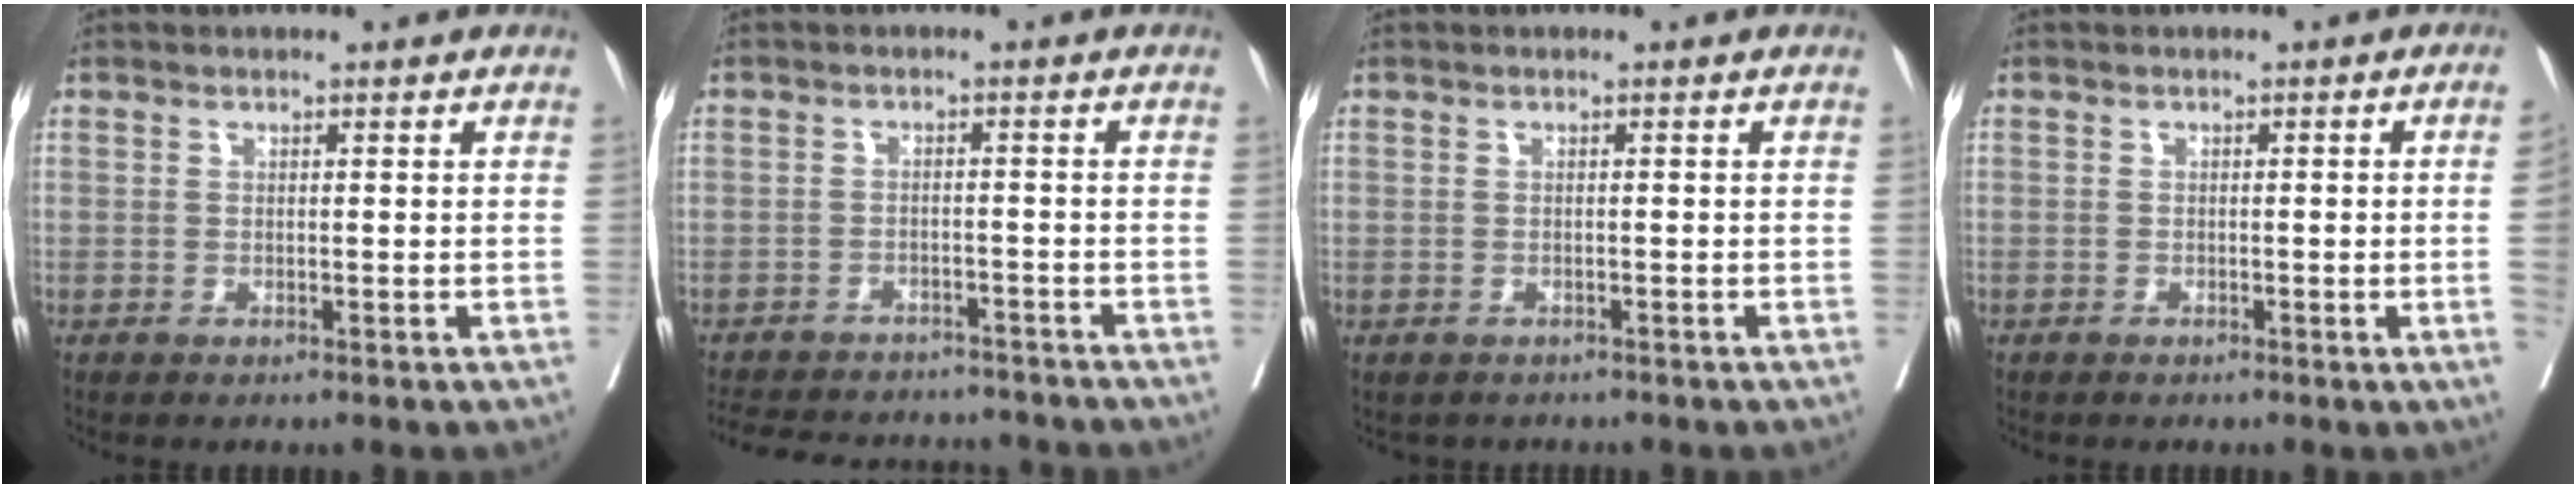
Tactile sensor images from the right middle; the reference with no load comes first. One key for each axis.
{"total": 13.6, "fx": -12.3, "fy": 4.6, "fz": 3.4, "tx": -0.068, "ty": 0.010, "tz": -0.160}
{"total": 1.6, "fx": -1.3, "fy": 0.8, "fz": 0.1, "tx": -0.005, "ty": -0.001, "tz": -0.019}
{"total": 2.4, "fx": -0.4, "fy": -0.9, "fz": 2.2, "tx": -0.027, "ty": -0.004, "tz": -0.004}